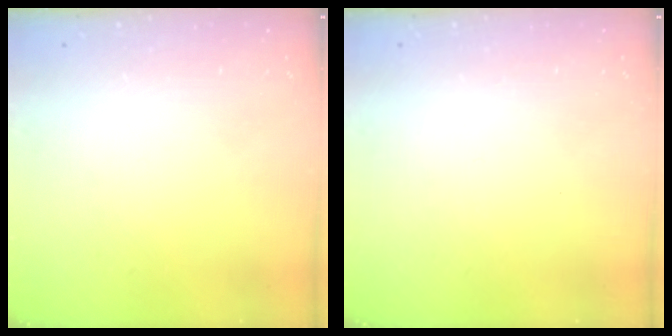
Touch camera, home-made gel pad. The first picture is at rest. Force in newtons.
{"total": 0.0}